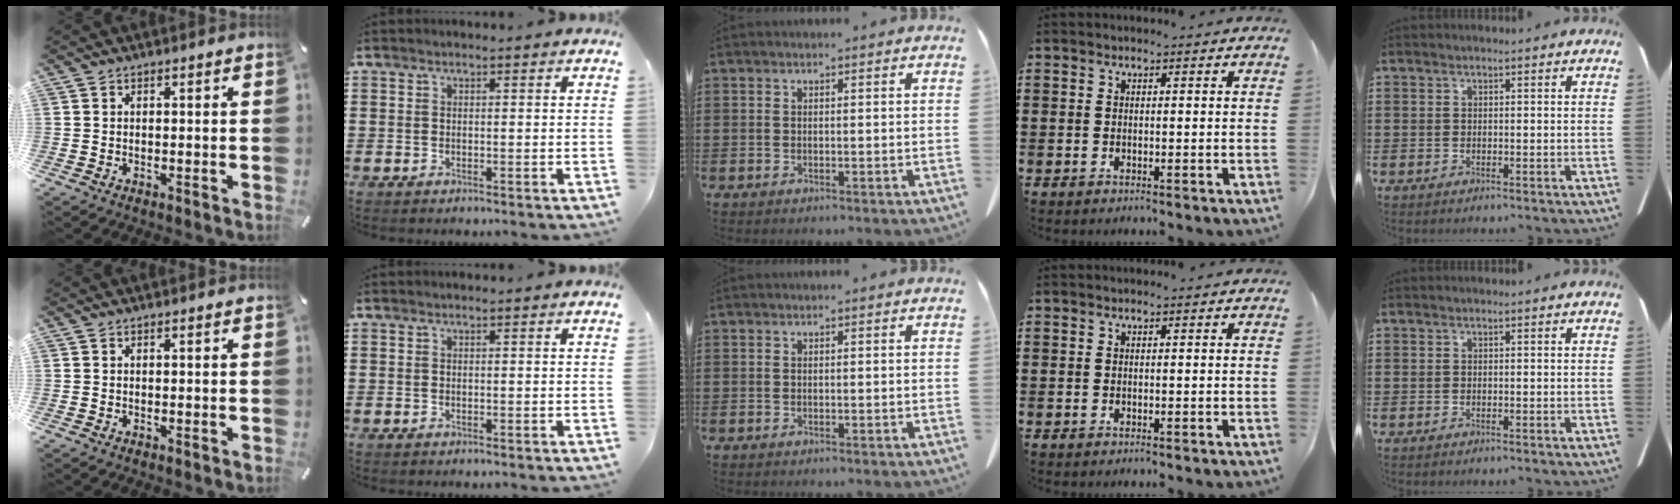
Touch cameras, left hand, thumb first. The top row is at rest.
{}